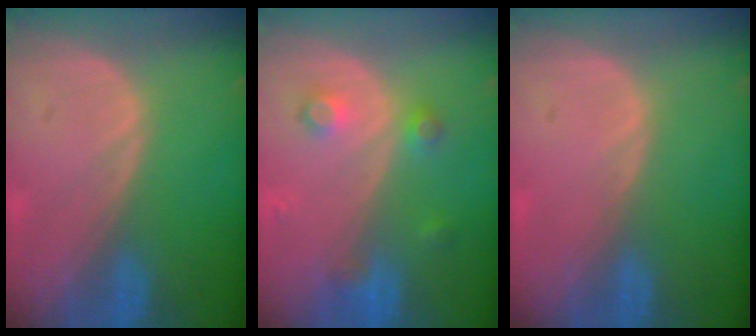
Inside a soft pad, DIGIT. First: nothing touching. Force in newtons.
{"total": 3.8, "press": 3.4, "slide": 1.7}
{"total": 0.0}